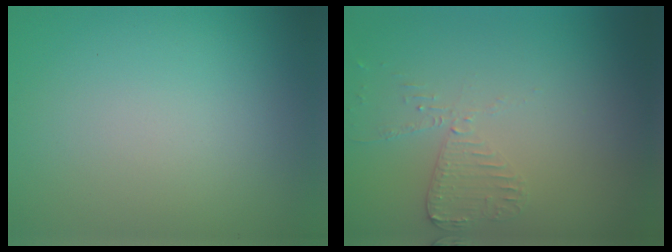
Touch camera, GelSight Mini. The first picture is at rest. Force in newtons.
{"total": 2.4, "press": 2.4, "slide": 0.2}